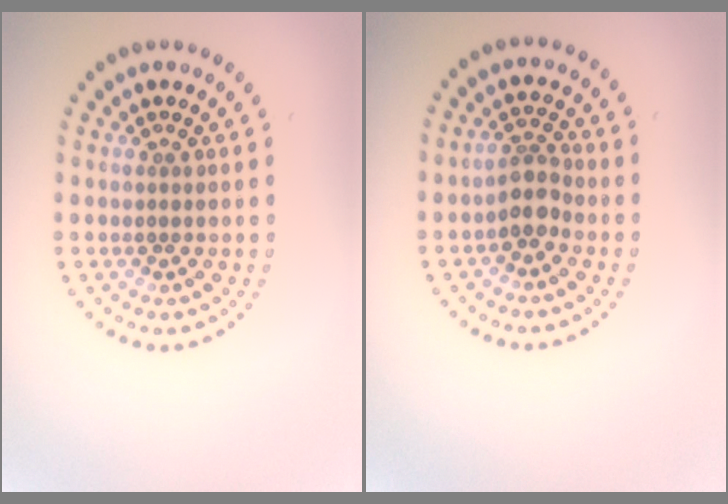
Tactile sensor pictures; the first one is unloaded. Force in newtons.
{"total": 2.3, "press": 2.0, "slide": 1.2}